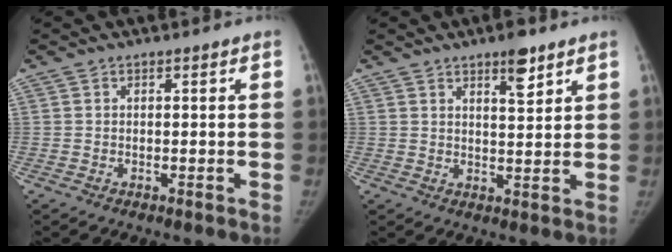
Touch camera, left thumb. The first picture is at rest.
{"total": 5.3, "force": [3.5, 1.6, 3.6], "torque": [-0.042, -0.023, 0.053]}